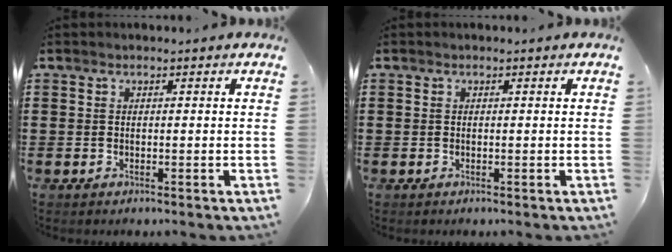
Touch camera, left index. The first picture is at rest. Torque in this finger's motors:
{"motor_torque": [0.06, 0.03, -0.04, -0.01]}